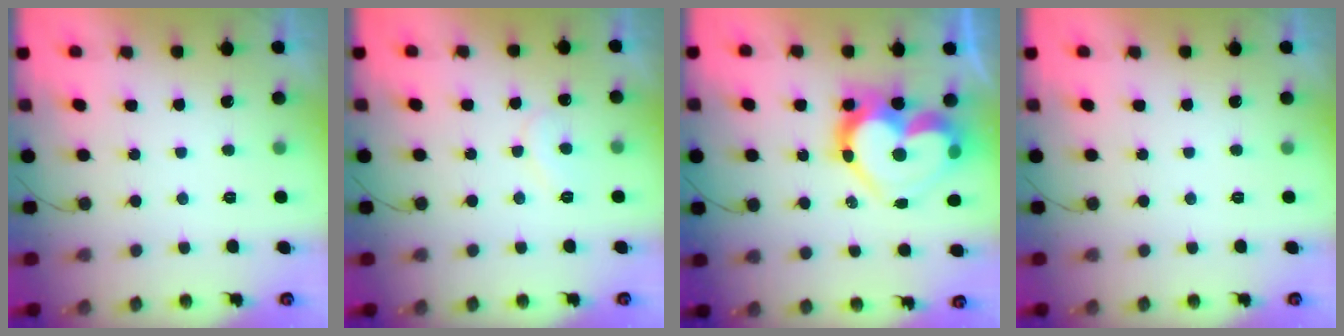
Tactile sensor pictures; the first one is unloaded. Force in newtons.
{"total": 6.6, "press": 6.6, "slide": 0.5}
{"total": 20.6, "press": 20.5, "slide": 1.6}
{"total": 0.0}